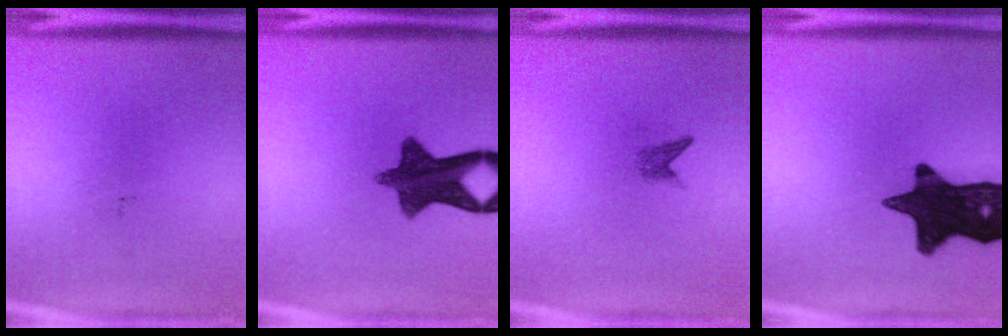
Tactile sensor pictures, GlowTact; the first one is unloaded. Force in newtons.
{"total": 11.2}
{"total": 1.3}
{"total": 16.3}